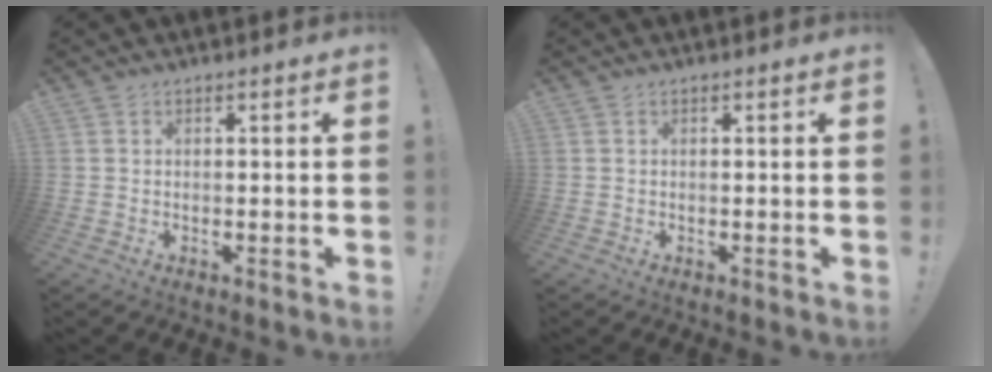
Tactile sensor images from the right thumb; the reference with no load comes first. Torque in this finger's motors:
{"motor_torque": [-0.02, -0.03, 0.00, 0.00, 0.00]}